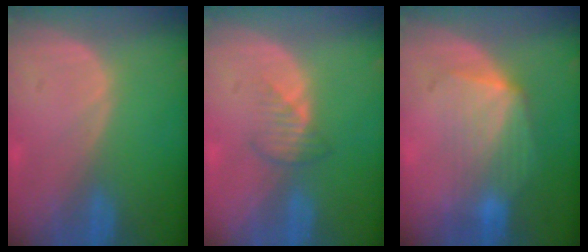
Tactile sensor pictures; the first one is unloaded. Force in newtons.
{"total": 2.7, "press": 2.6, "slide": 0.6}
{"total": 7.1, "press": 6.6, "slide": 2.7}